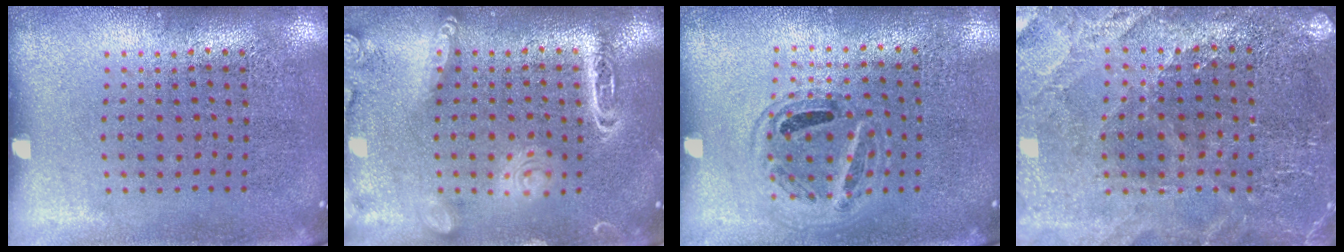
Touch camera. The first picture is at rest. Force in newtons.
{"total": 1.9, "press": 1.9, "slide": 0.1}
{"total": 0.9, "press": 0.9, "slide": 0.1}
{"total": 1.7, "press": 1.7, "slide": 0.2}